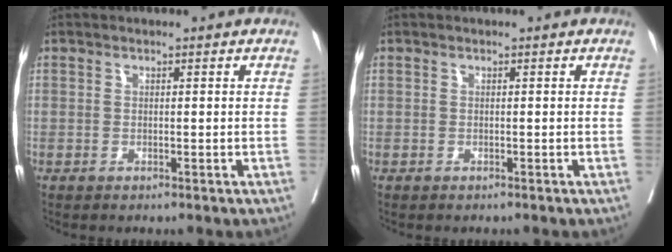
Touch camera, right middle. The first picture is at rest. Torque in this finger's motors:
{"motor_torque": [0.46, -0.45, 0.05, 0.01]}